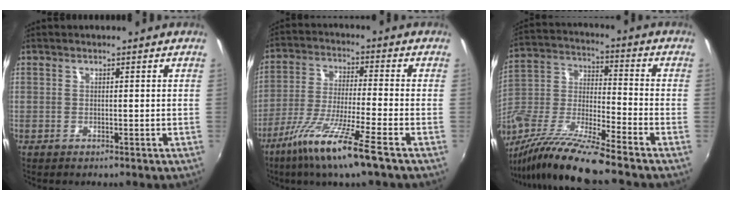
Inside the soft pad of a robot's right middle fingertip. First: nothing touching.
{"total": 12.8, "force": [-7.9, 0.1, 10.0], "torque": [-0.209, -0.027, -0.149]}
{"total": 16.1, "force": [-12.6, 0.6, 10.0], "torque": [-0.204, -0.024, -0.250]}